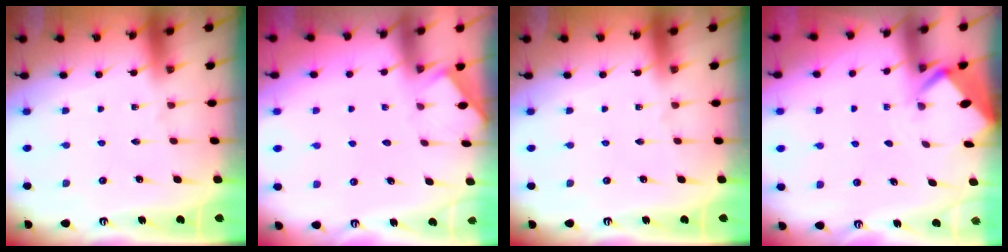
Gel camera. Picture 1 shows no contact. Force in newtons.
{"total": 1.2, "press": 1.2, "slide": 0.2}
{"total": 0.0}
{"total": 2.5, "press": 2.5, "slide": 0.2}